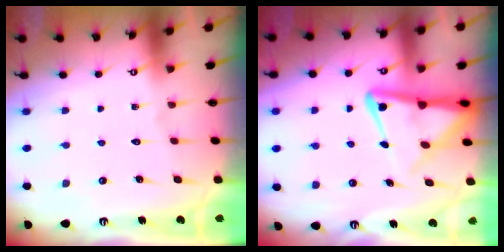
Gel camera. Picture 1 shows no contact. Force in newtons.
{"total": 9.4, "press": 9.3, "slide": 1.1}